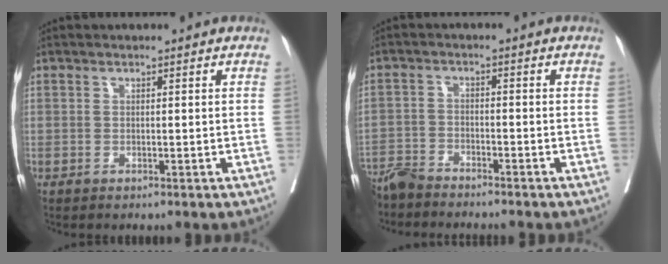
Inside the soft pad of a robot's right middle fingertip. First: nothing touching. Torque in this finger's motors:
{"motor_torque": [1.01, -1.13, 0.38, 0.12]}